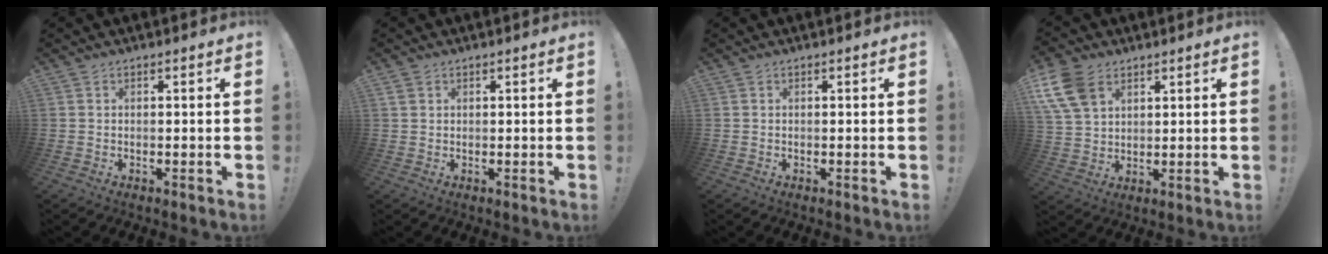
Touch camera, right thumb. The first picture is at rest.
{"total": 1.5, "force": [0.9, 1.1, 0.6], "torque": [-0.020, 0.006, 0.019]}
{"total": 0.0}
{"total": 11.6, "force": [5.7, 7.7, 6.5], "torque": [-0.138, -0.011, 0.118]}